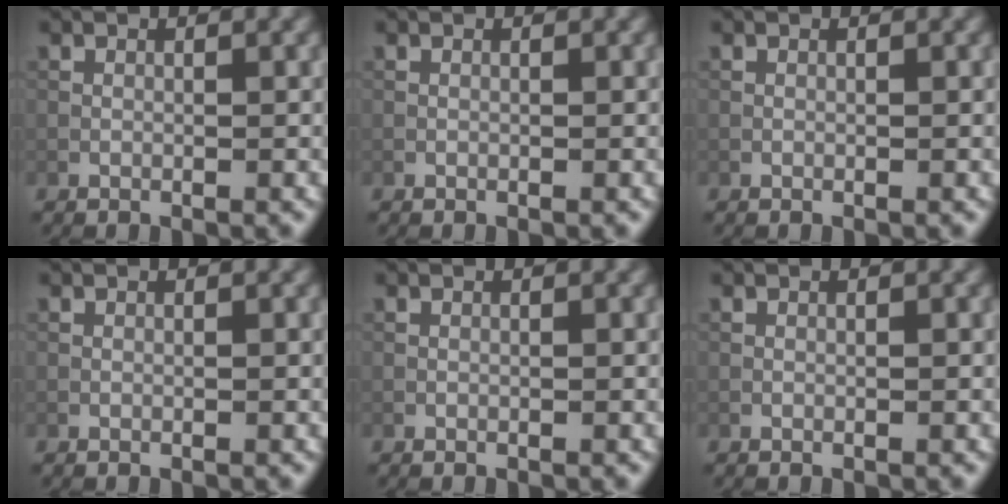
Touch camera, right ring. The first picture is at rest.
{"total": 0.0}
{"total": 0.0}
{"total": 0.0}
{"total": 0.0}
{"total": 0.0}